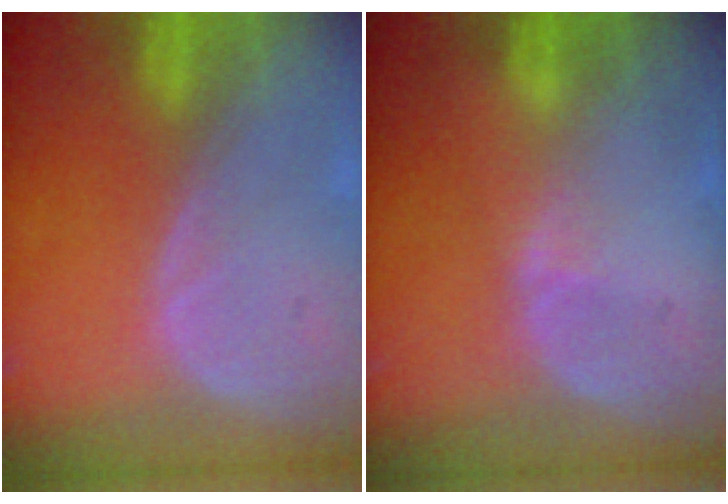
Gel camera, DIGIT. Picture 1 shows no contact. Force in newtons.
{"total": 1.3, "press": 1.1, "slide": 0.8}